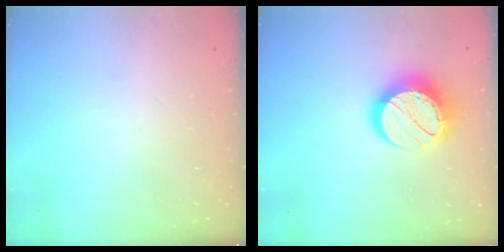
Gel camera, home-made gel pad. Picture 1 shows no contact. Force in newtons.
{"total": 14.6, "press": 14.6, "slide": 1.0}